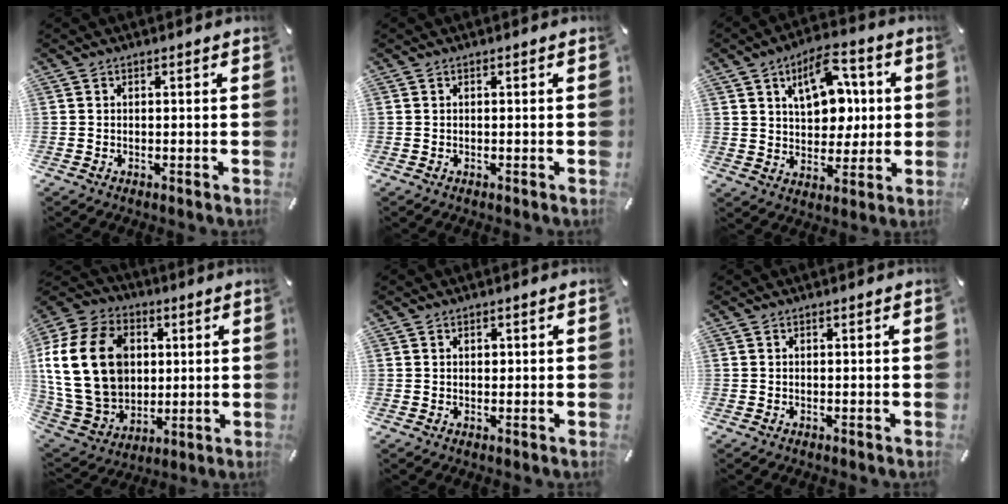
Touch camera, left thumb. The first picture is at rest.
{"total": 0.0}
{"total": 13.5, "force": [4.5, 9.0, 9.0], "torque": [-0.123, -0.002, 0.079]}
{"total": 23.1, "force": [3.5, 18.0, 14.1], "torque": [-0.302, -0.002, 0.068]}
{"total": 0.7, "force": [0.2, 0.7, 0.3], "torque": [0.001, -0.001, 0.001]}
{"total": 0.0}